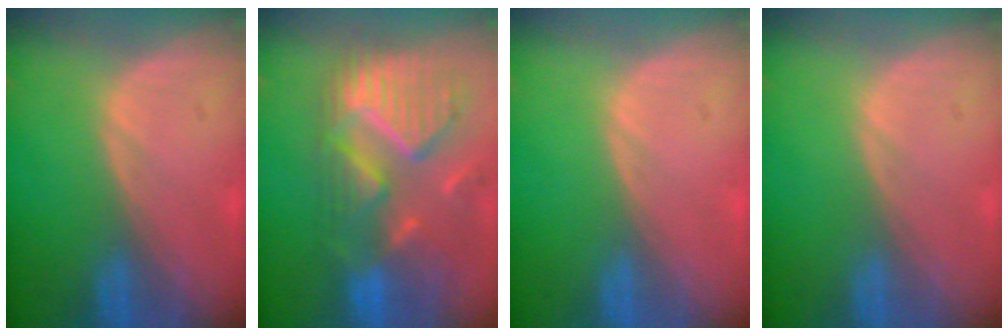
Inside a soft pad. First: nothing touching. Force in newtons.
{"total": 12.4, "press": 10.6, "slide": 6.5}
{"total": 0.0}
{"total": 0.0}